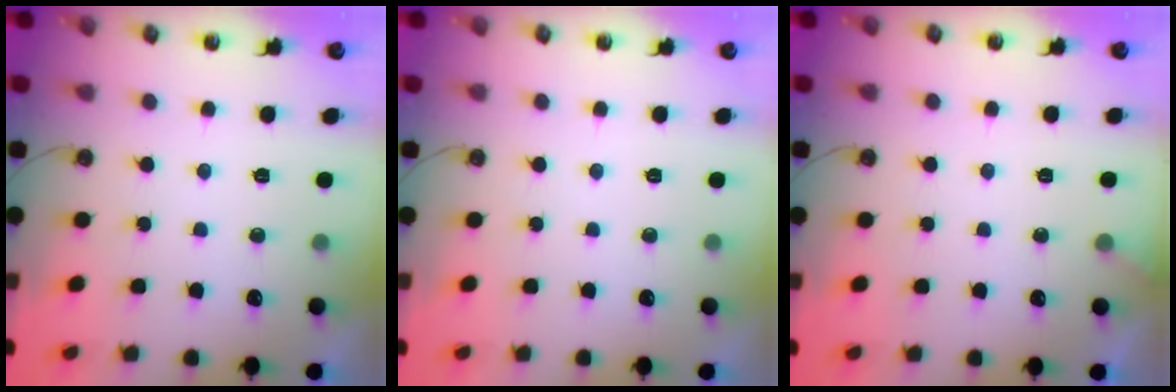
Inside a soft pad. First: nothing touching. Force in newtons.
{"total": 0.0}
{"total": 2.6, "press": 2.6, "slide": 0.3}